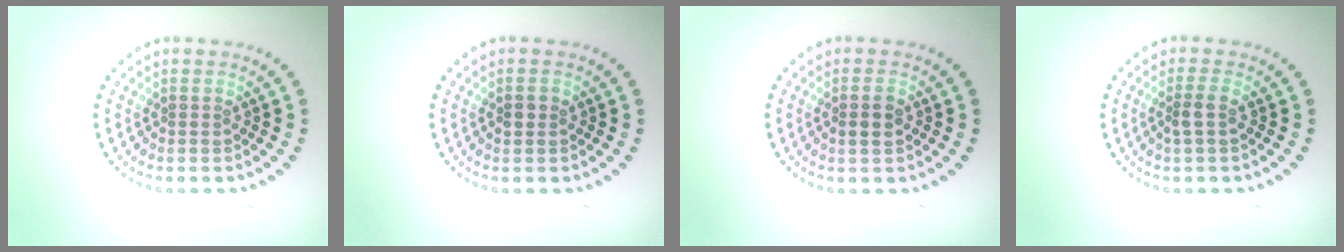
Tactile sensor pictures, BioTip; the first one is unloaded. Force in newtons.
{"total": 0.9, "press": 0.8, "slide": 0.2}
{"total": 1.7, "press": 1.6, "slide": 0.3}
{"total": 1.4, "press": 1.2, "slide": 0.8}